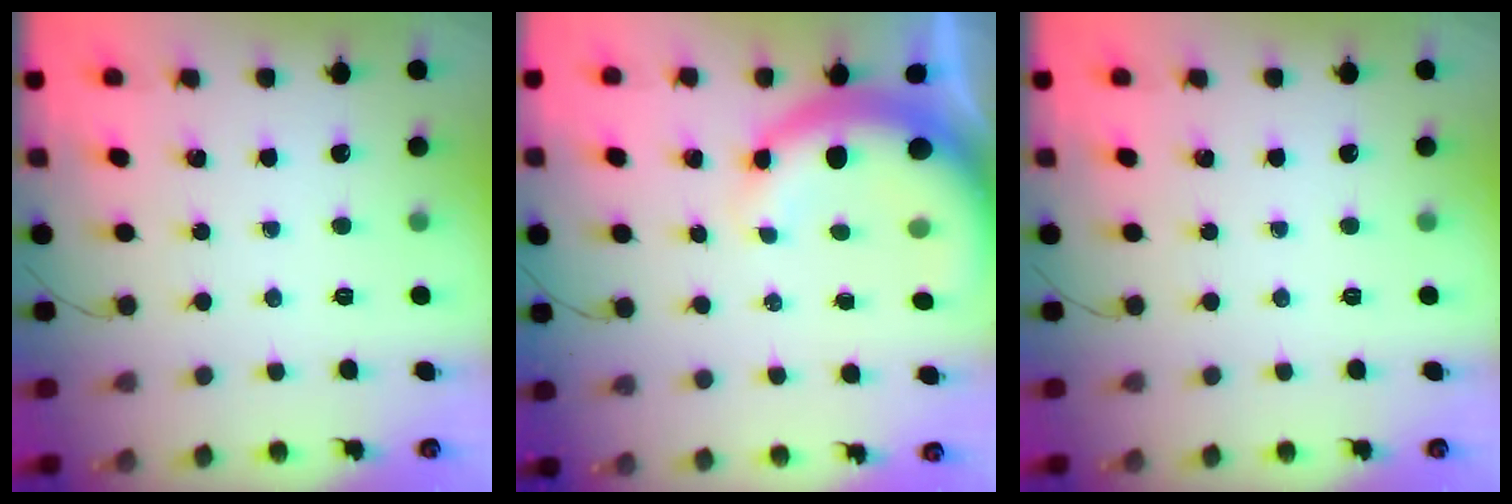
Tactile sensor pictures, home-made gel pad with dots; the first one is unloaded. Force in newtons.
{"total": 9.5, "press": 9.3, "slide": 2.0}
{"total": 0.0}